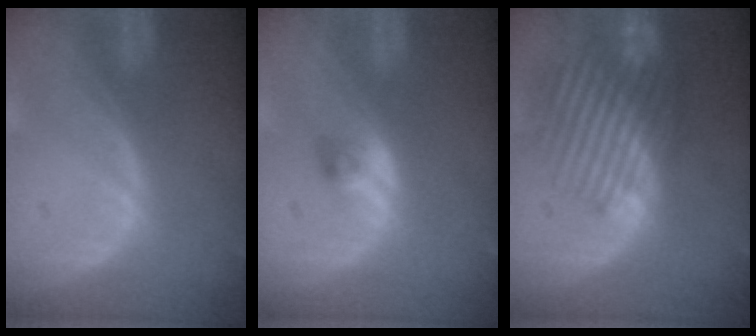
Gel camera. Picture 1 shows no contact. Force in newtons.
{"total": 2.3, "press": 2.2, "slide": 0.5}
{"total": 10.2, "press": 9.1, "slide": 4.7}